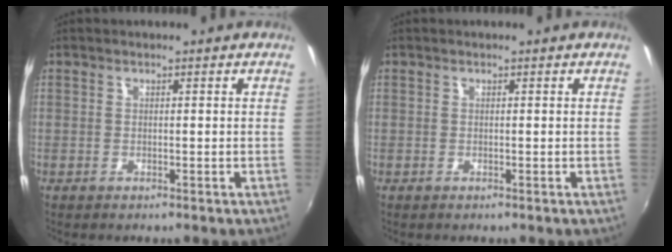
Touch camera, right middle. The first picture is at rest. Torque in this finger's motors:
{"motor_torque": [-1.54, 0.60, 0.01, 0.00]}